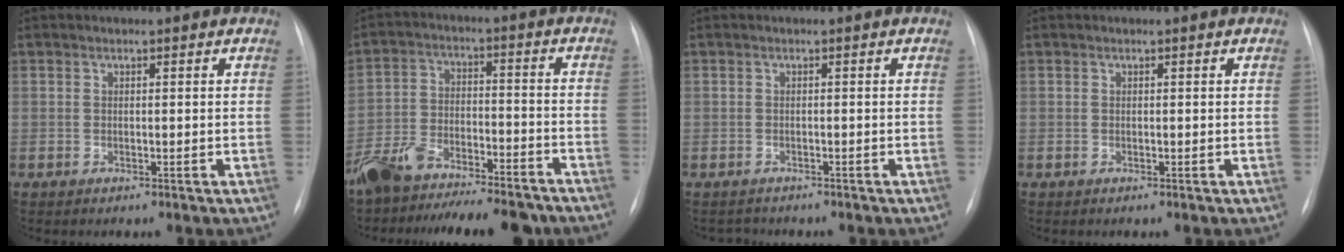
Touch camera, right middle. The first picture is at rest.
{"total": 17.8, "force": [-15.5, 5.2, 7.0], "torque": [-0.131, 0.016, -0.239]}
{"total": 1.4, "force": [-1.3, 0.4, -0.3], "torque": [0.005, -0.005, -0.018]}
{"total": 0.0}